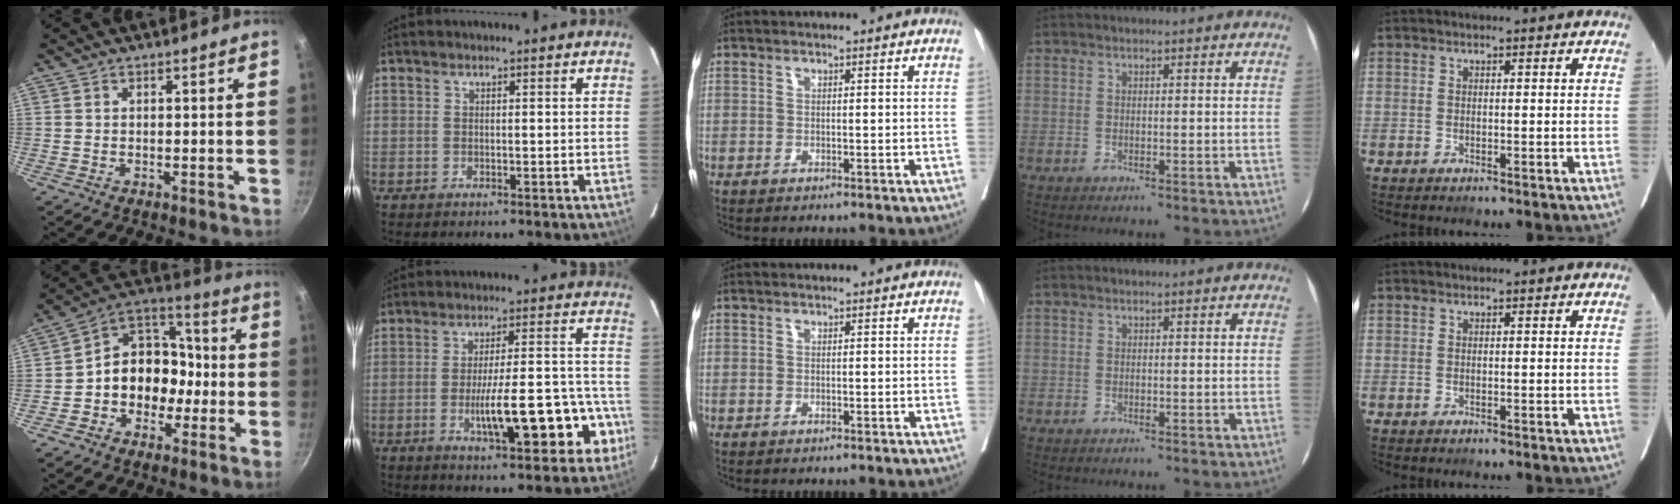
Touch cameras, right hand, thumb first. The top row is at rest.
{"thumb": {"total": 14.5, "force": [-2.3, 11.2, 8.9], "torque": [-0.091, 0.048, -0.049]}, "index": {"total": 14.6, "force": [-5.0, 3.5, 13.3], "torque": [-0.179, 0.030, -0.062]}}